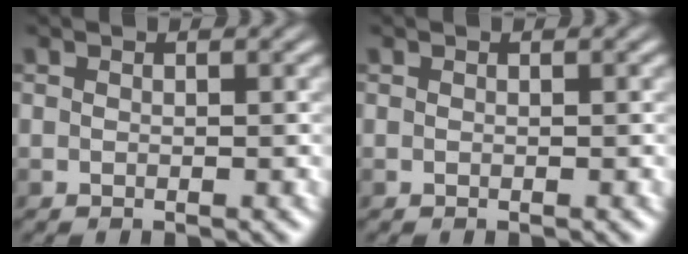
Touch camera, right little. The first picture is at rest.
{"total": 0.0}